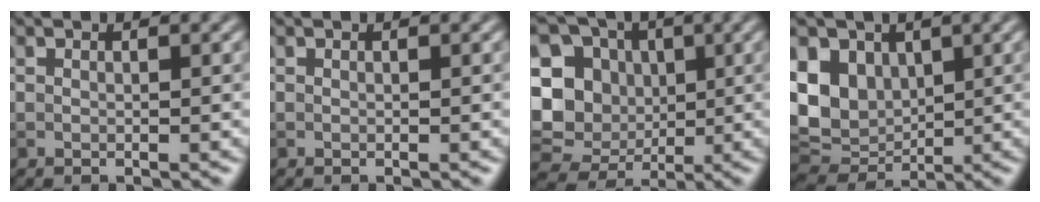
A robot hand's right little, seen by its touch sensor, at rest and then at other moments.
{"total": 0.0}
{"total": 12.9, "force": [0.5, 11.5, 5.7], "torque": [-0.138, 0.013, -0.002]}
{"total": 9.4, "force": [2.3, 7.2, 5.6], "torque": [-0.119, 0.008, 0.047]}